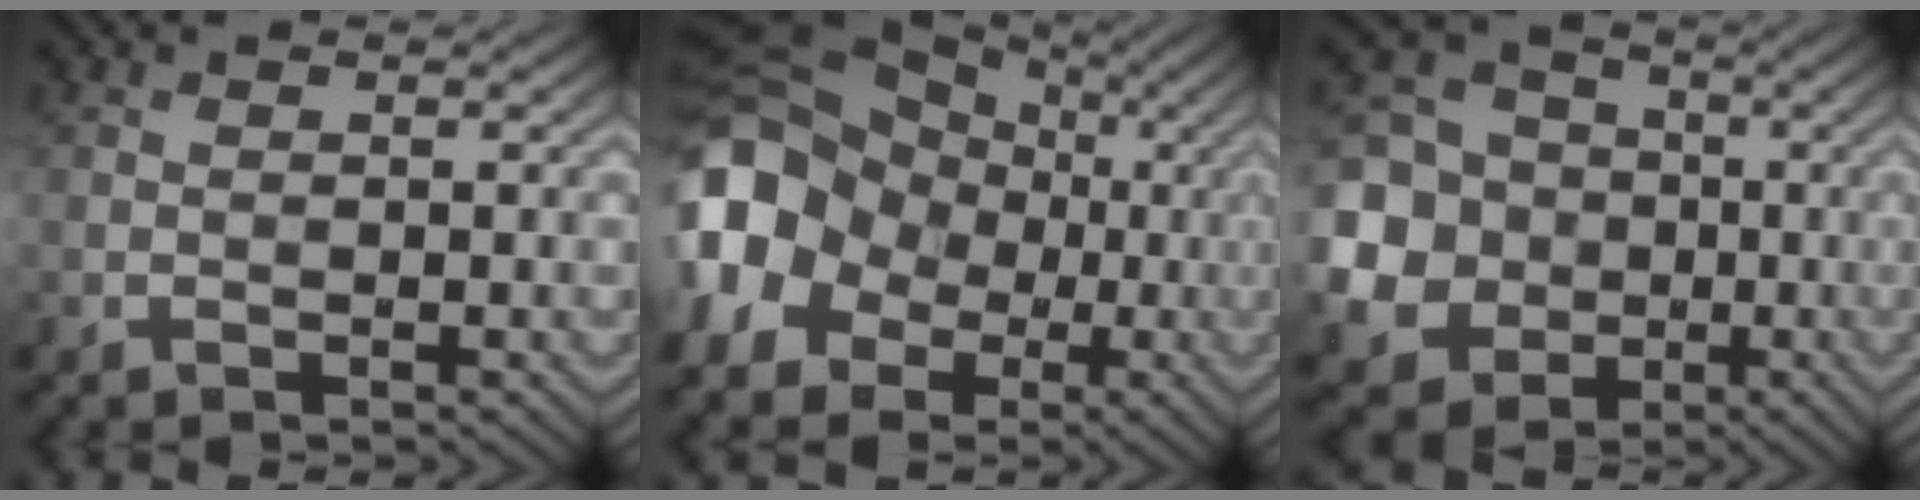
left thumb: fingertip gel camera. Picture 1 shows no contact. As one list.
[{"total": 15.1, "force": [-3.1, 12.8, 7.3], "torque": [-0.188, -0.006, -0.084]}, {"total": 13.8, "force": [-2.5, 12.5, 5.2], "torque": [-0.181, -0.025, -0.076]}]